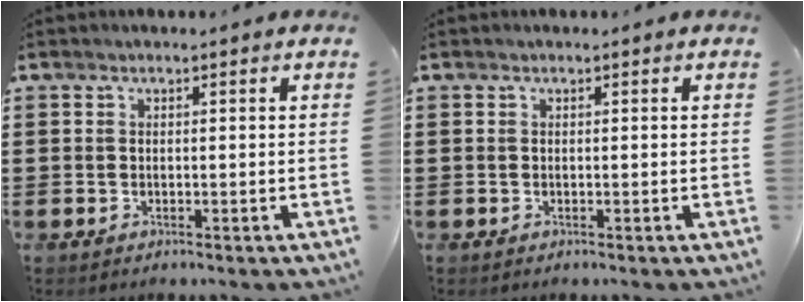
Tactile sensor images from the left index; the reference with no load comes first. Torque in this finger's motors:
{"motor_torque": [0.00, 0.00, 0.00, 0.00]}